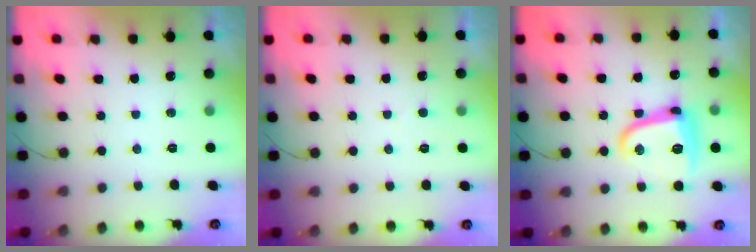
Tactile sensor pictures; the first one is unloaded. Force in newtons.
{"total": 1.9, "press": 1.9, "slide": 0.3}
{"total": 13.3, "press": 13.3, "slide": 0.9}